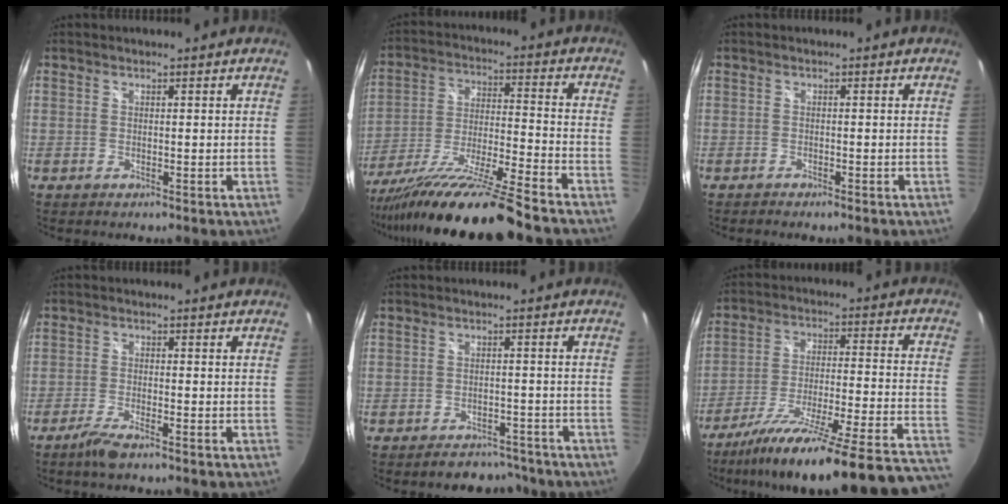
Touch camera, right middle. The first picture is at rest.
{"total": 20.0, "force": [-16.6, -1.4, 11.1], "torque": [-0.210, -0.049, -0.290]}
{"total": 1.3, "force": [-1.2, 0.2, 0.5], "torque": [-0.015, -0.006, -0.021]}
{"total": 4.9, "force": [-3.7, 0.8, 3.2], "torque": [-0.084, -0.009, -0.074]}
{"total": 6.9, "force": [-6.0, 3.1, 1.4], "torque": [-0.028, 0.009, -0.075]}
{"total": 32.5, "force": [-27.9, 0.9, 16.7], "torque": [-0.215, -0.082, -0.405]}